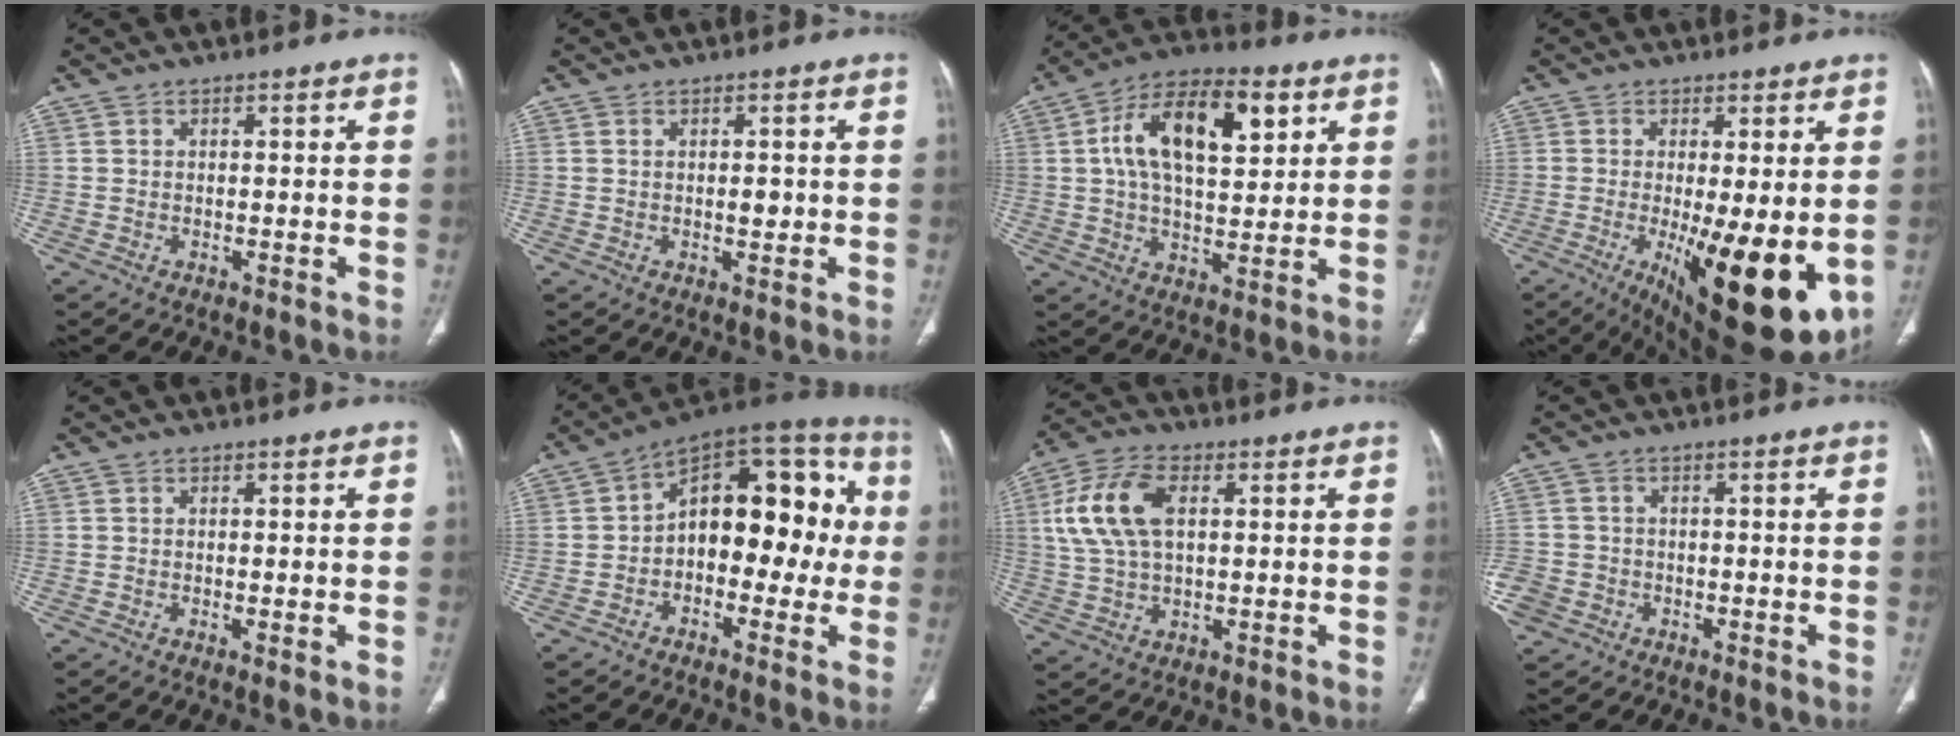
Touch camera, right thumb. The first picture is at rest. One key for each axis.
{"total": 1.8, "fx": 0.0, "fy": 1.0, "fz": 1.5, "tx": -0.019, "ty": -0.001, "tz": 0.000}
{"total": 17.6, "fx": 5.4, "fy": 9.0, "fz": 14.1, "tx": -0.216, "ty": 0.007, "tz": 0.085}
{"total": 18.5, "fx": -4.1, "fy": 6.2, "fz": 17.0, "tx": -0.215, "ty": -0.032, "tz": -0.036}
{"total": 1.0, "fx": -0.1, "fy": 0.3, "fz": 1.0, "tx": -0.022, "ty": -0.005, "tz": -0.003}
{"total": 18.1, "fx": -0.2, "fy": 11.0, "fz": 14.3, "tx": -0.140, "ty": 0.056, "tz": -0.018}
{"total": 12.4, "fx": 2.8, "fy": 7.1, "fz": 9.8, "tx": -0.203, "ty": 0.014, "tz": 0.053}
{"total": 6.1, "fx": -2.7, "fy": 5.2, "fz": 1.6, "tx": -0.046, "ty": 0.019, "tz": -0.046}